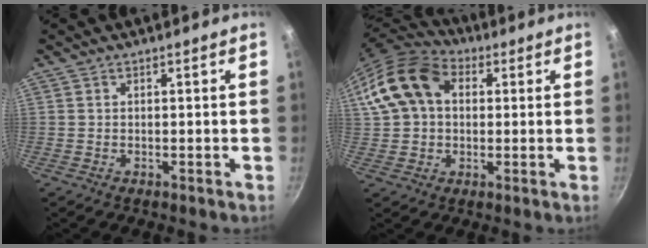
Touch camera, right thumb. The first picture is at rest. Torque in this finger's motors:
{"motor_torque": [0.72, 1.59, 0.64, -0.54, 0.26]}